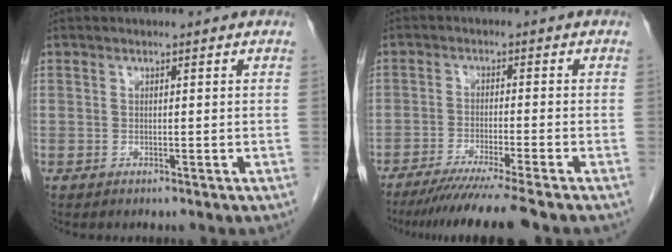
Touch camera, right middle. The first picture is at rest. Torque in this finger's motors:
{"motor_torque": [1.13, -1.01, 0.28, 0.14]}